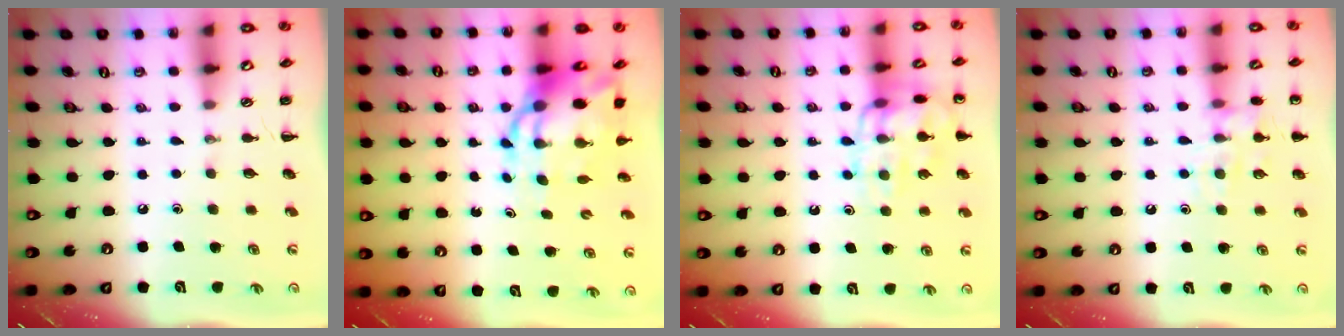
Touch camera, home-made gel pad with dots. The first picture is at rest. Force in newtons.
{"total": 10.2, "press": 9.9, "slide": 2.7}
{"total": 14.7, "press": 14.6, "slide": 1.1}
{"total": 10.0, "press": 10.0, "slide": 0.9}